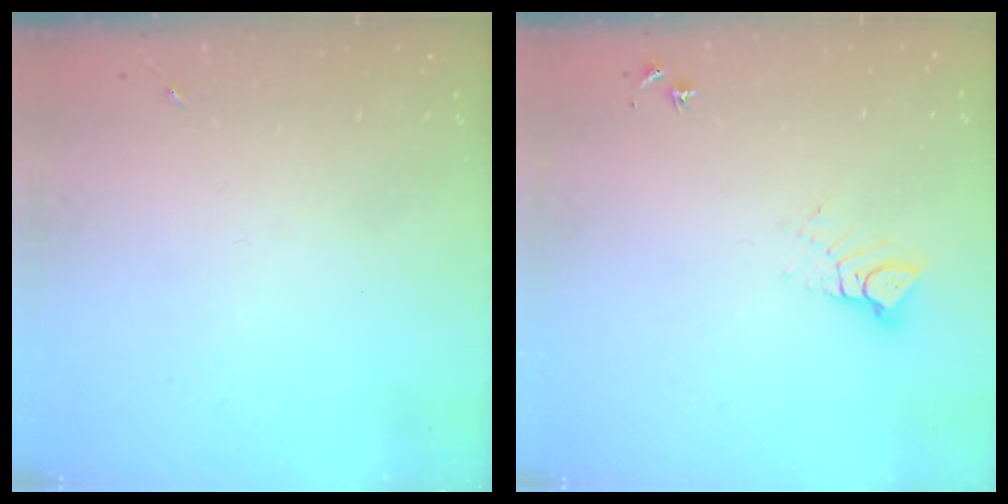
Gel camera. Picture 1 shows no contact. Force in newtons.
{"total": 6.3, "press": 6.3, "slide": 0.1}